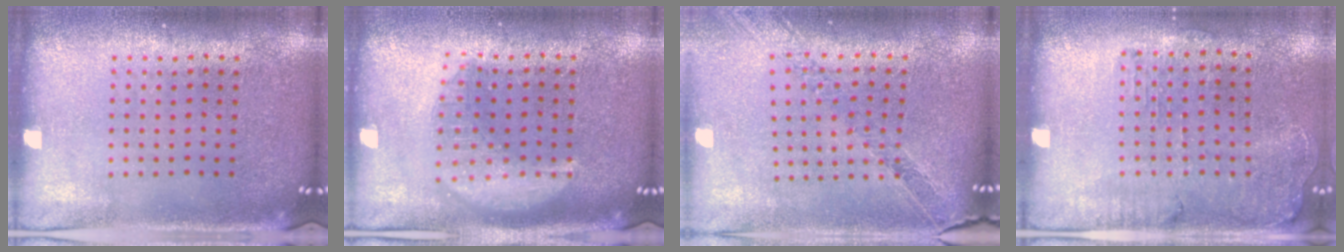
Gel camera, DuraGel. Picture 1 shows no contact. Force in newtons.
{"total": 1.8, "press": 1.8, "slide": 0.2}
{"total": 1.0, "press": 1.0, "slide": 0.1}
{"total": 1.2, "press": 1.2, "slide": 0.3}